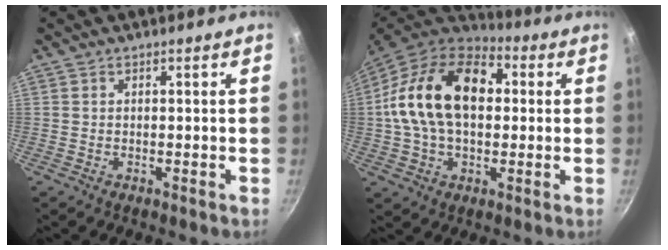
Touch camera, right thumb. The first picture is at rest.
{"total": 21.2, "force": [2.5, 13.6, 16.0], "torque": [-0.261, 0.032, 0.025]}